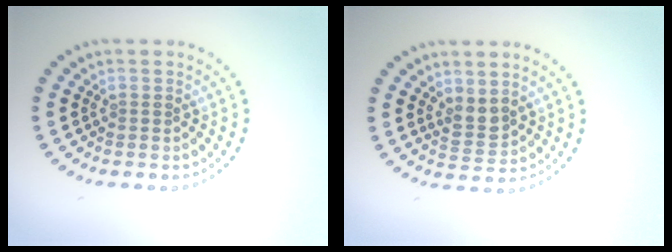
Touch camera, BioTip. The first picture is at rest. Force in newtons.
{"total": 1.9, "press": 1.6, "slide": 1.0}